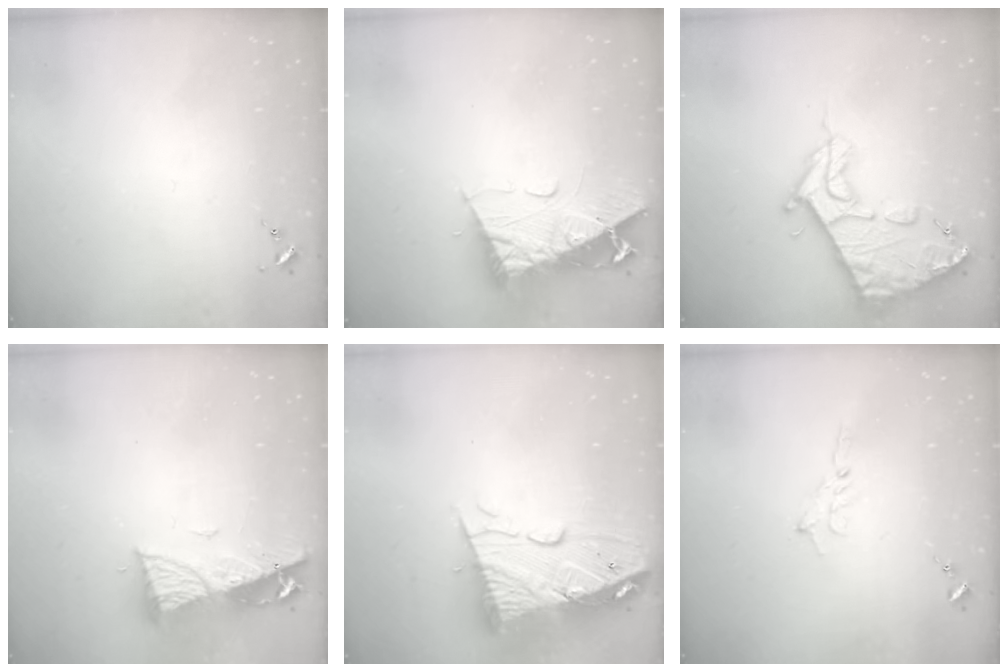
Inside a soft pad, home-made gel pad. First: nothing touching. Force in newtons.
{"total": 15.1, "press": 15.0, "slide": 1.6}
{"total": 16.7, "press": 16.6, "slide": 1.9}
{"total": 9.6, "press": 9.6, "slide": 1.1}
{"total": 15.5, "press": 15.4, "slide": 1.4}
{"total": 2.9, "press": 2.9, "slide": 0.3}